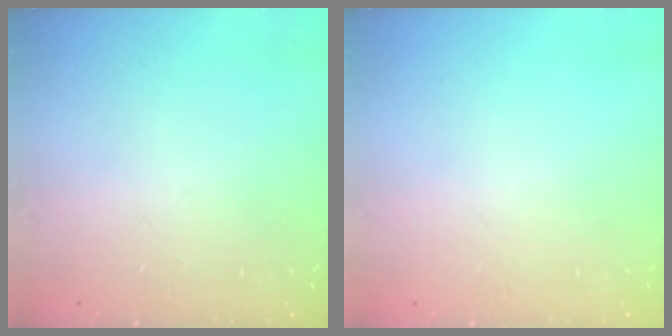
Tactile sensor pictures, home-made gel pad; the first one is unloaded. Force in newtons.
{"total": 0.0}